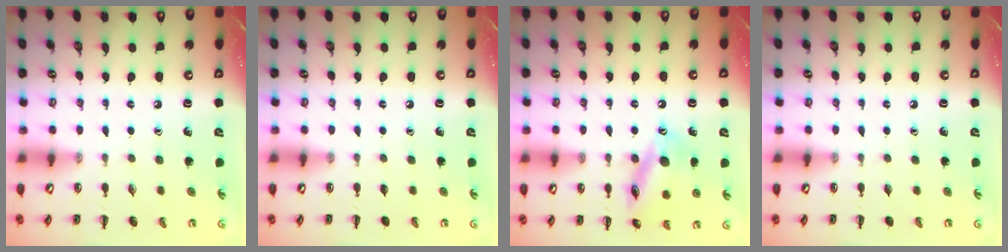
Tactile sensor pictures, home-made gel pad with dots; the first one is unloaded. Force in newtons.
{"total": 0.0}
{"total": 15.1, "press": 15.0, "slide": 1.9}
{"total": 0.0}